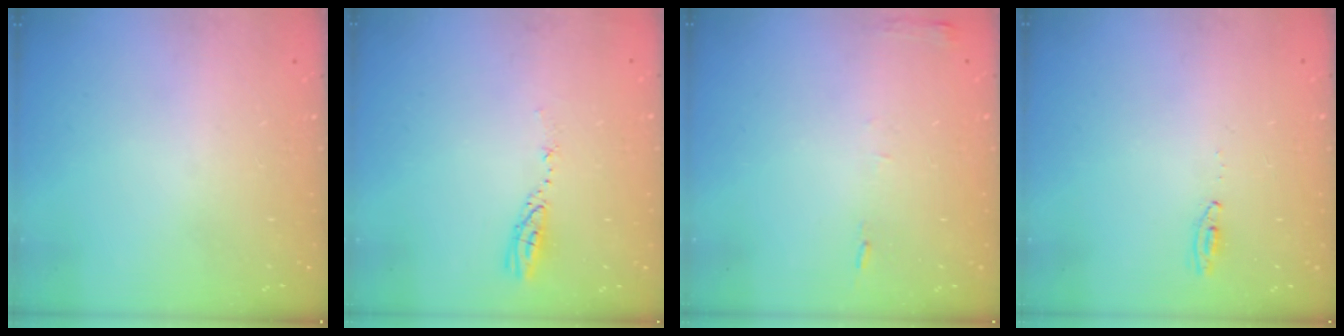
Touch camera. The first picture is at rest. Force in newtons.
{"total": 3.5, "press": 3.5, "slide": 0.3}
{"total": 5.3, "press": 5.3, "slide": 0.6}
{"total": 3.0, "press": 2.8, "slide": 1.2}